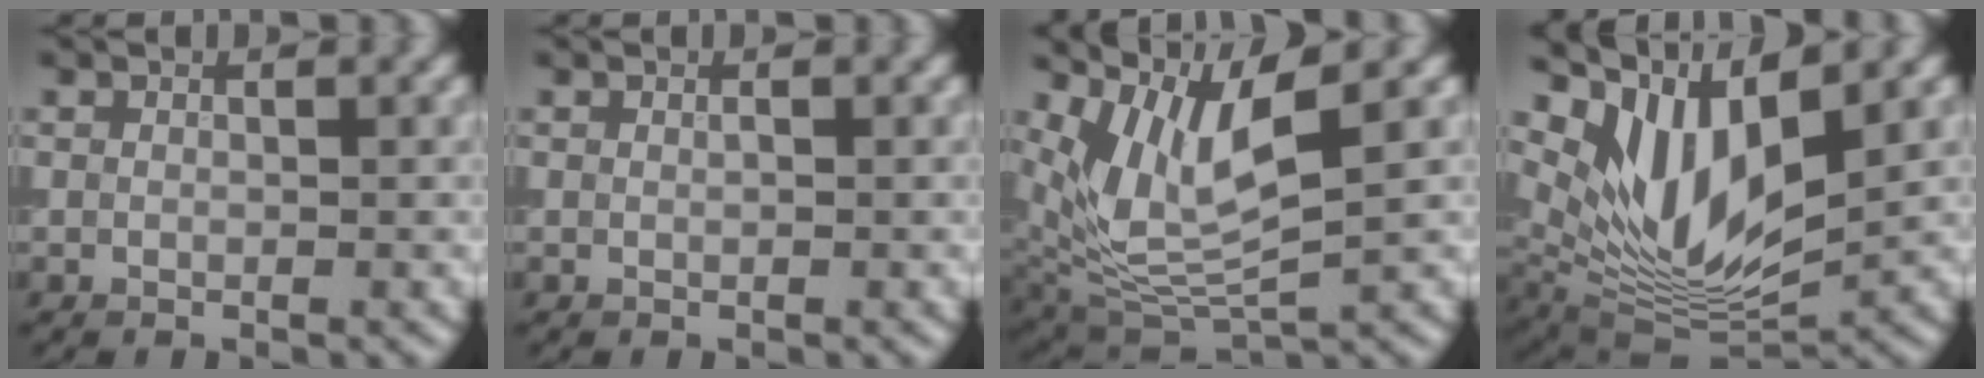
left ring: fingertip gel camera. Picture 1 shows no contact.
{"total": 0.0}
{"total": 7.0, "force": [2.9, 2.6, 5.9], "torque": [-0.132, -0.014, 0.059]}
{"total": 9.2, "force": [4.3, 3.7, 7.2], "torque": [-0.144, -0.008, 0.083]}